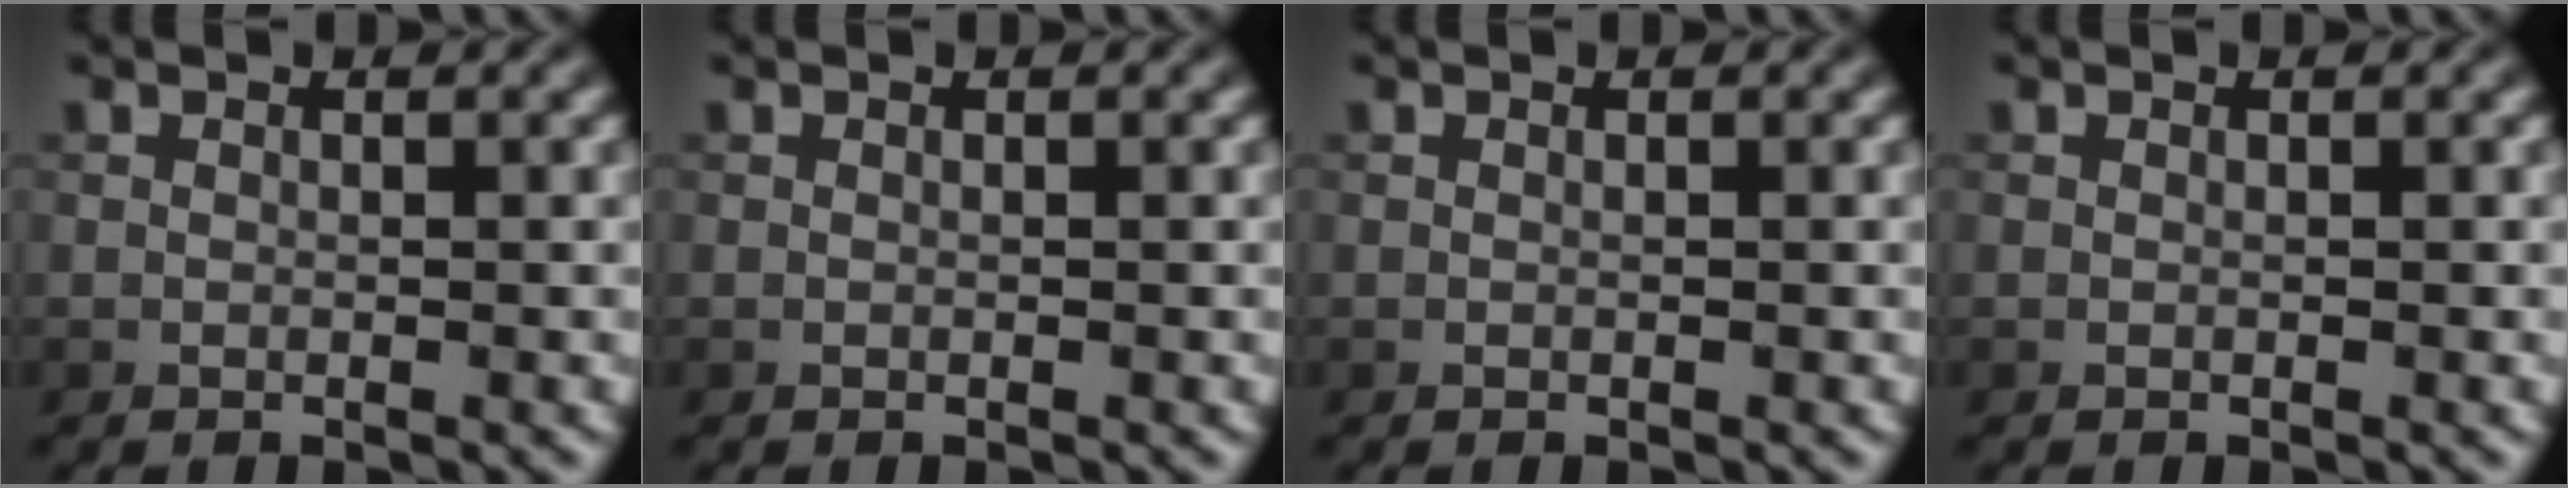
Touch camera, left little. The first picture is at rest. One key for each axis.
{"total": 0.0}
{"total": 0.0}
{"total": 0.0}